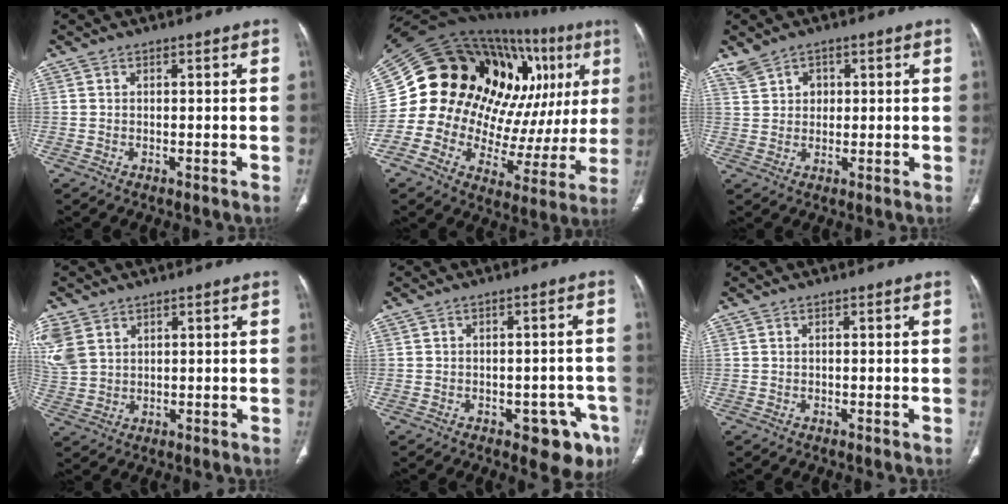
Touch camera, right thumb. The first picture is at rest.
{"total": 30.7, "force": [8.9, 16.2, 24.5], "torque": [-0.337, 0.040, 0.145]}
{"total": 4.2, "force": [2.0, 3.3, 1.8], "torque": [-0.022, -0.001, 0.042]}
{"total": 8.3, "force": [3.6, 6.1, 4.4], "torque": [-0.108, 0.000, 0.086]}
{"total": 7.6, "force": [-3.9, 4.1, 5.1], "torque": [-0.029, 0.018, -0.045]}
{"total": 0.0}